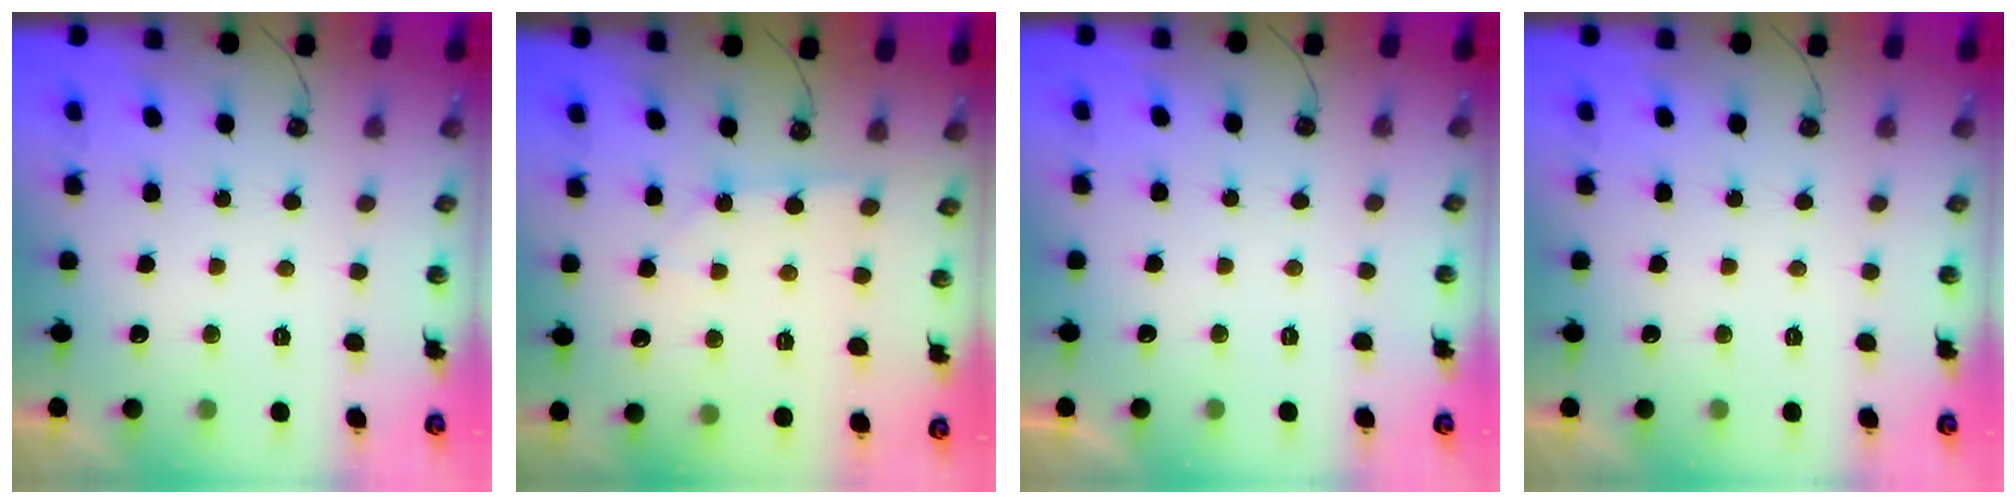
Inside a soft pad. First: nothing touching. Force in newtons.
{"total": 2.8, "press": 2.8, "slide": 0.3}
{"total": 0.0}
{"total": 0.0}